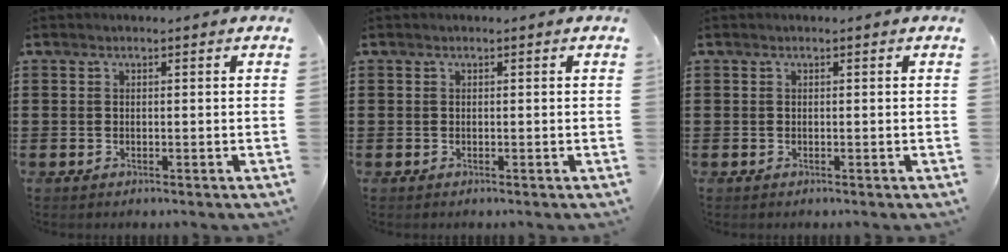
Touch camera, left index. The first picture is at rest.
{"total": 0.0}
{"total": 0.0}